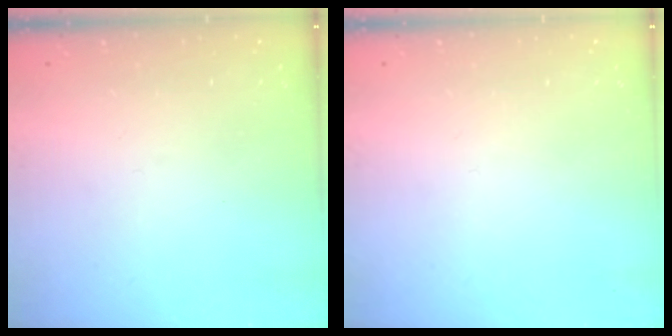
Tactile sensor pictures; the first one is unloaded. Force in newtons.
{"total": 0.0}